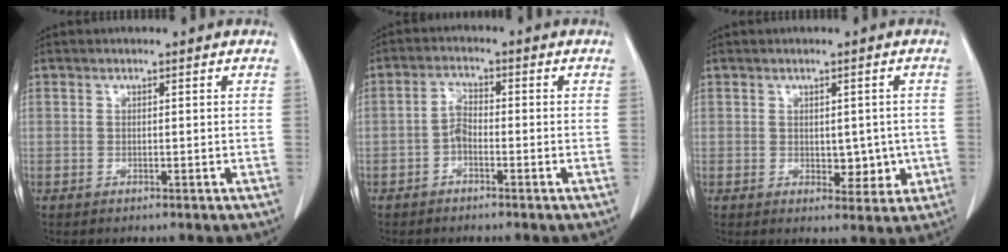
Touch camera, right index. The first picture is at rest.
{"total": 2.6, "force": [-1.1, 1.2, 1.9], "torque": [-0.036, 0.006, -0.025]}
{"total": 4.5, "force": [-0.3, 2.7, 3.6], "torque": [-0.037, 0.001, 0.005]}